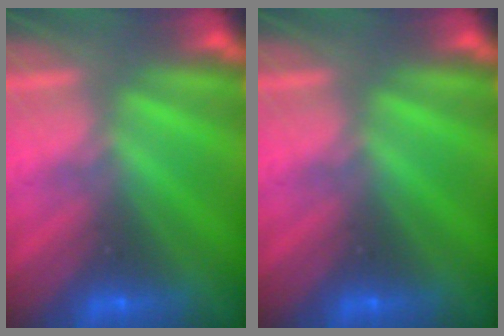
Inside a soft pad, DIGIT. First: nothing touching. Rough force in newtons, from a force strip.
{"total": 0.0}